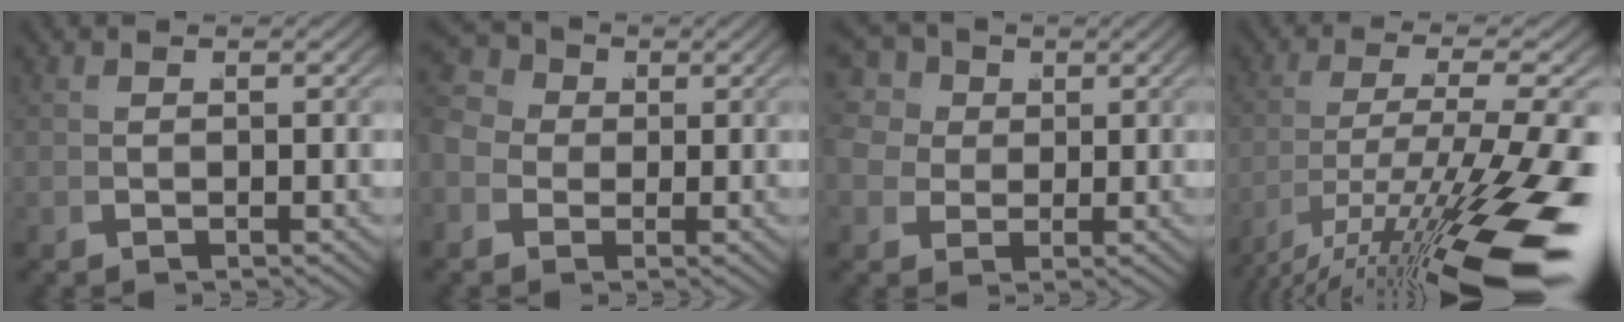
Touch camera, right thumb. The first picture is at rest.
{"total": 7.3, "force": [1.1, 6.0, 4.1], "torque": [-0.077, 0.004, 0.007]}
{"total": 8.9, "force": [2.3, 7.2, 4.6], "torque": [-0.097, -0.002, 0.034]}
{"total": 12.6, "force": [-4.4, 4.7, 10.8], "torque": [-0.186, -0.044, -0.036]}